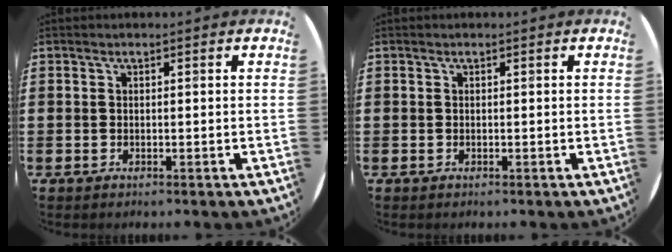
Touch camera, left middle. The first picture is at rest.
{"total": 0.0}